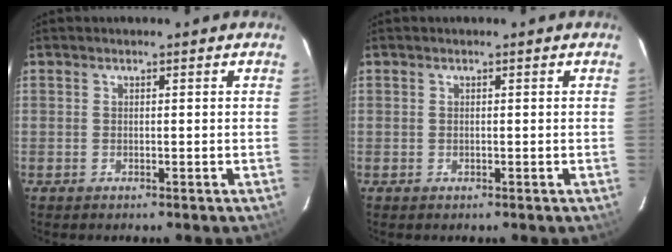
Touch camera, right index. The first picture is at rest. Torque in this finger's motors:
{"motor_torque": [-0.03, 0.07, 0.02, 0.04]}